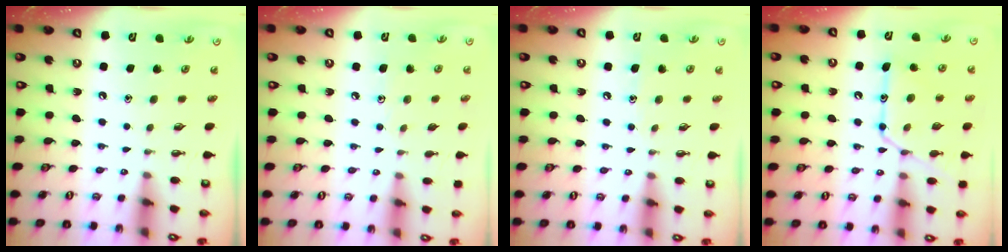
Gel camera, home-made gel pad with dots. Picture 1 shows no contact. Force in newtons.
{"total": 6.0, "press": 6.0, "slide": 0.6}
{"total": 5.7, "press": 5.6, "slide": 0.6}
{"total": 15.9, "press": 15.9, "slide": 1.4}